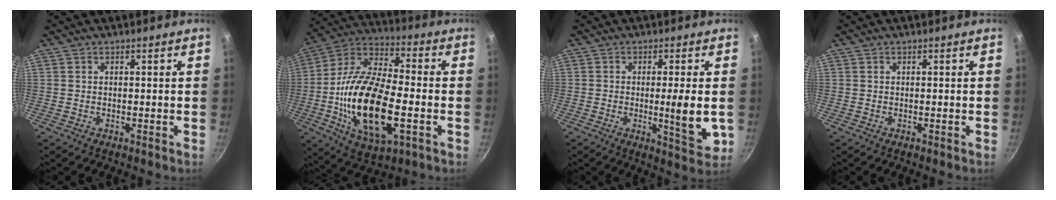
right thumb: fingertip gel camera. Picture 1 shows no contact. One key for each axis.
{"total": 23.2, "fx": -4.6, "fy": 10.4, "fz": 20.2, "tx": -0.380, "ty": 0.019, "tz": -0.093}
{"total": 8.0, "fx": -0.7, "fy": 1.5, "fz": 7.8, "tx": -0.114, "ty": -0.011, "tz": -0.009}
{"total": 0.0}